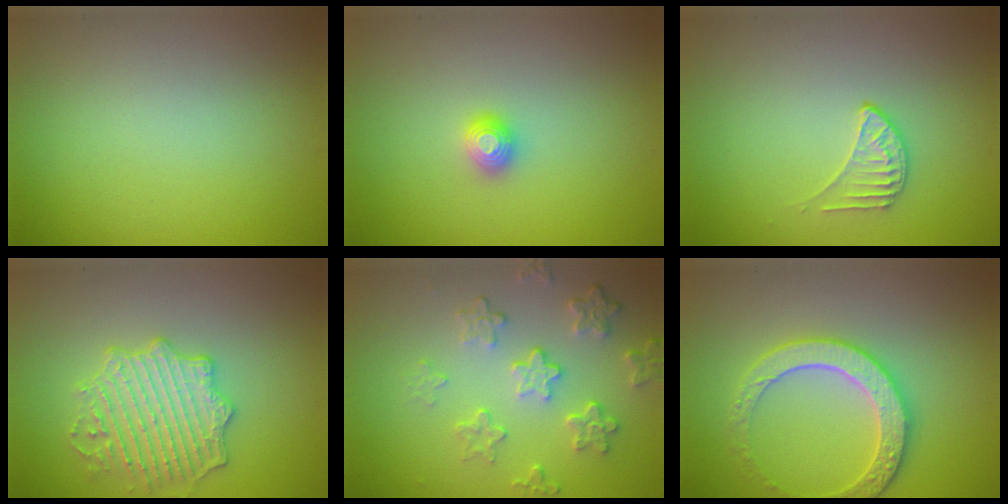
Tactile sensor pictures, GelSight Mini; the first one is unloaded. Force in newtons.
{"total": 1.2, "press": 1.2, "slide": 0.2}
{"total": 1.6, "press": 1.0, "slide": 1.2}
{"total": 4.0, "press": 4.0, "slide": 0.2}
{"total": 4.4, "press": 3.3, "slide": 3.0}
{"total": 4.0, "press": 3.8, "slide": 1.1}